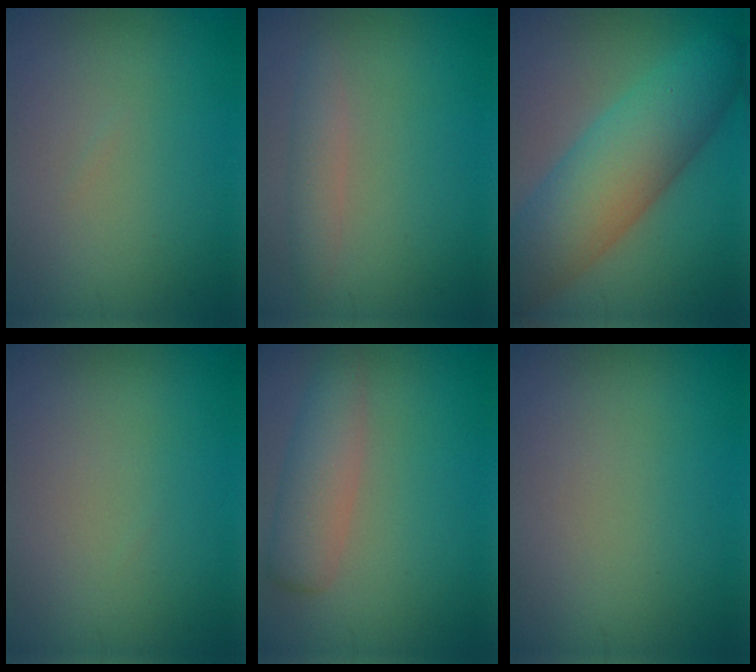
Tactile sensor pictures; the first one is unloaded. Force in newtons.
{"total": 1.9, "press": 1.9, "slide": 0.0}
{"total": 9.2, "press": 9.2, "slide": 0.2}
{"total": 0.0}
{"total": 3.7, "press": 3.7, "slide": 0.1}
{"total": 0.0}